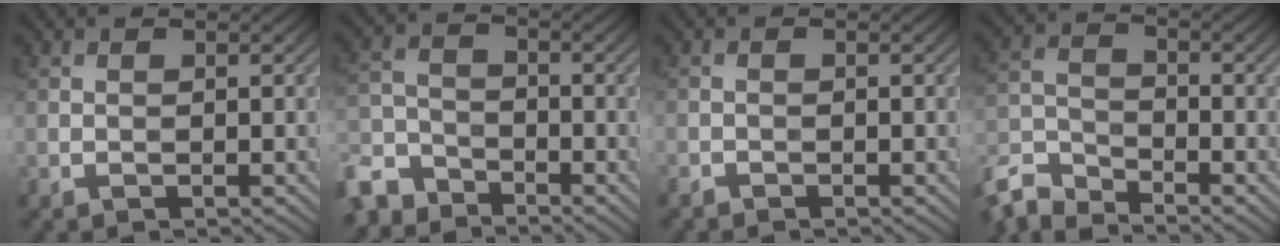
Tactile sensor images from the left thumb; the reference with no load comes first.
{"total": 7.5, "force": [-5.9, 3.7, 2.7], "torque": [-0.068, -0.011, -0.138]}
{"total": 1.0, "force": [-0.9, 0.3, 0.1], "torque": [-0.002, -0.003, -0.020]}
{"total": 6.9, "force": [-6.3, 1.8, 2.2], "torque": [-0.056, -0.015, -0.144]}